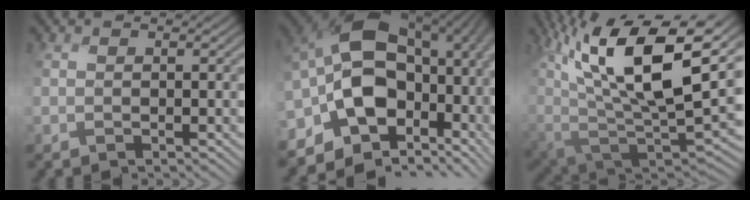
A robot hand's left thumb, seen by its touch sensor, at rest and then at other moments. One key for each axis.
{"total": 17.9, "fx": -1.1, "fy": 11.5, "fz": 13.7, "tx": -0.204, "ty": -0.028, "tz": 0.016}
{"total": 16.5, "fx": 7.2, "fy": 7.9, "fz": 12.6, "tx": -0.271, "ty": -0.002, "tz": 0.139}